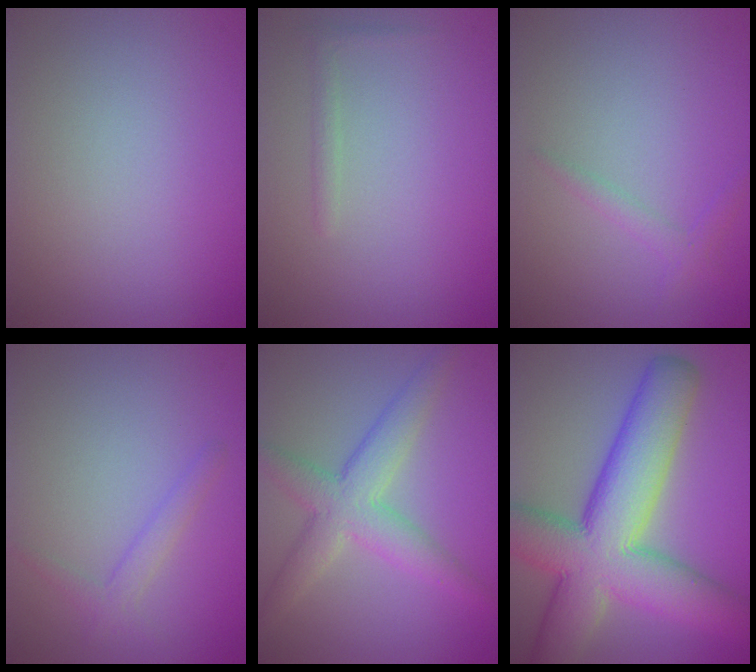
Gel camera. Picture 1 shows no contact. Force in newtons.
{"total": 0.8, "press": 0.8, "slide": 0.0}
{"total": 1.2, "press": 1.2, "slide": 0.1}
{"total": 1.5, "press": 1.5, "slide": 0.1}
{"total": 4.7, "press": 4.7, "slide": 0.2}
{"total": 12.2, "press": 12.2, "slide": 0.6}